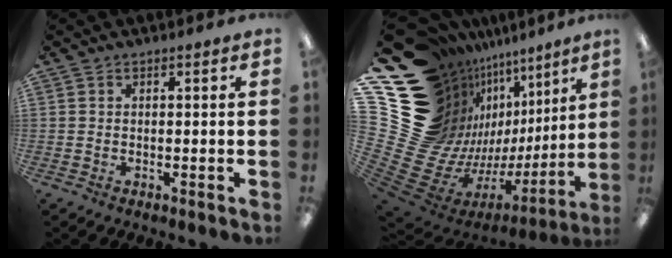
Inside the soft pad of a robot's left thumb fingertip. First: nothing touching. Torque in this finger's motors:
{"motor_torque": [3.32, 1.69, 1.03, -1.73, 0.04]}